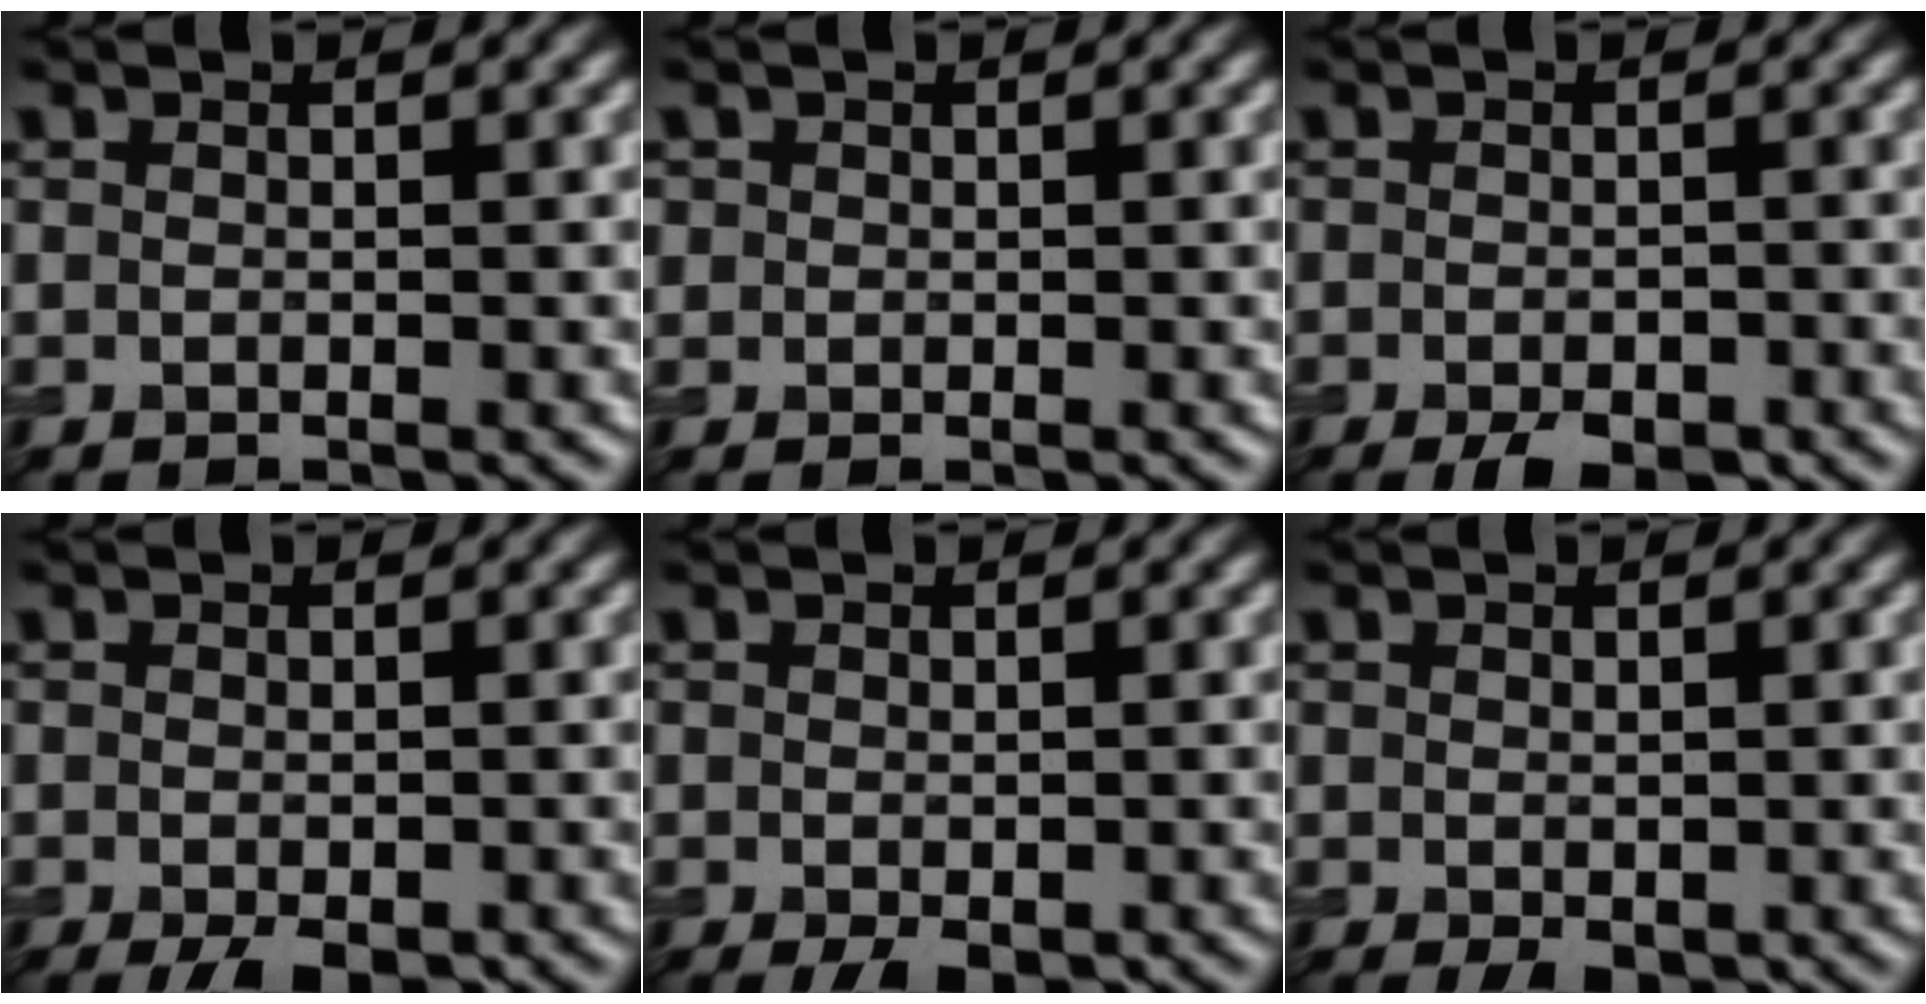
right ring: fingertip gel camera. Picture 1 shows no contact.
{"total": 0.7, "force": [0.2, 0.7, 0.2], "torque": [0.002, 0.001, 0.001]}
{"total": 3.7, "force": [-2.3, 1.4, 2.5], "torque": [-0.037, -0.006, -0.034]}
{"total": 3.7, "force": [-2.1, 1.4, 2.7], "torque": [-0.042, -0.007, -0.028]}
{"total": 2.6, "force": [-1.2, 1.2, 2.0], "torque": [-0.037, -0.011, -0.015]}
{"total": 1.8, "force": [-0.6, 1.0, 1.3], "torque": [-0.026, -0.009, -0.006]}